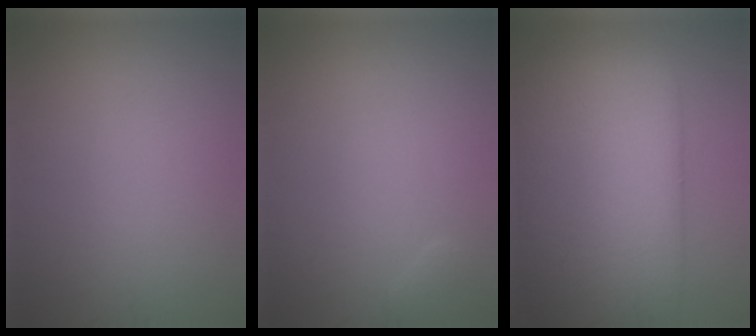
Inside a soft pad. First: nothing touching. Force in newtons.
{"total": 0.8, "press": 0.8, "slide": 0.0}
{"total": 13.4, "press": 13.4, "slide": 0.4}